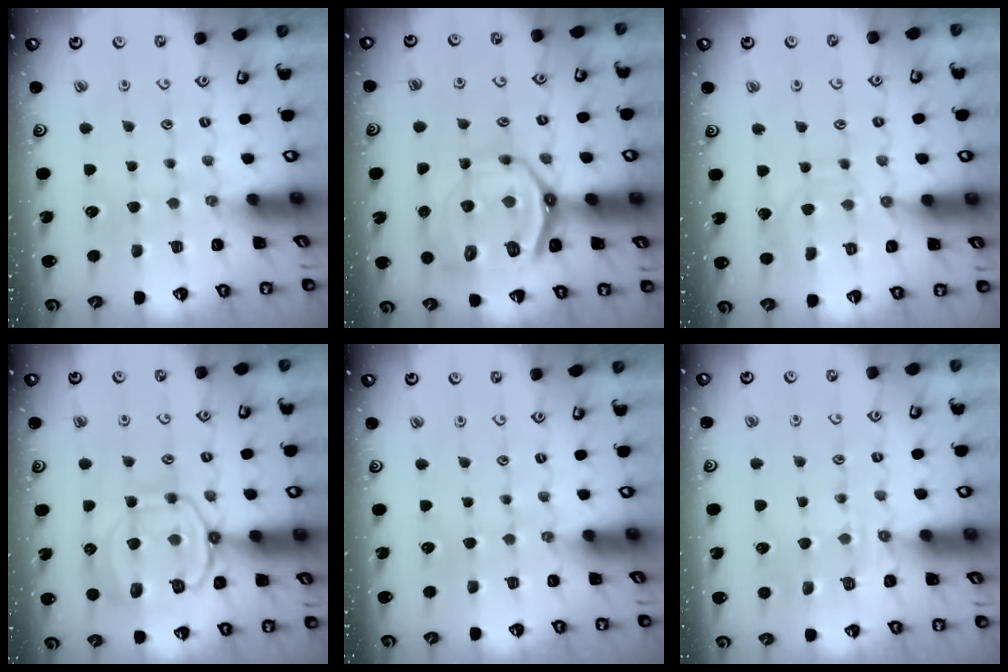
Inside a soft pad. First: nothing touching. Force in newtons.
{"total": 14.9, "press": 14.5, "slide": 3.3}
{"total": 7.3, "press": 7.2, "slide": 0.6}
{"total": 13.5, "press": 13.4, "slide": 1.3}
{"total": 0.0}
{"total": 4.8, "press": 4.5, "slide": 1.5}